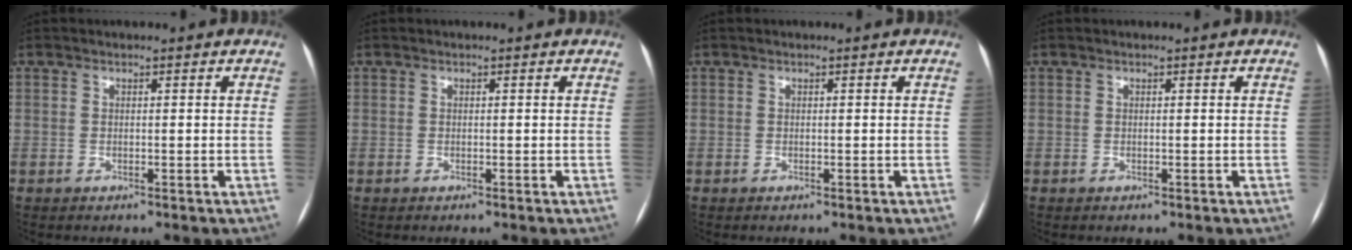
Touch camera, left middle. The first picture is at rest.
{"total": 0.0}
{"total": 0.0}
{"total": 0.0}